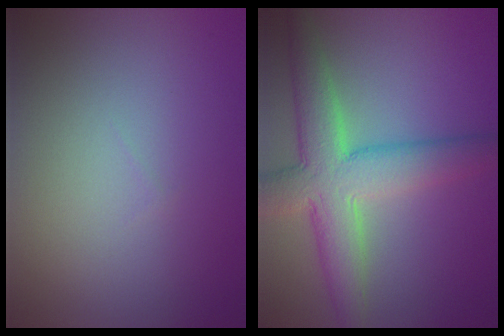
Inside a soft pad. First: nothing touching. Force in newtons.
{"total": 7.4, "press": 7.4, "slide": 0.7}